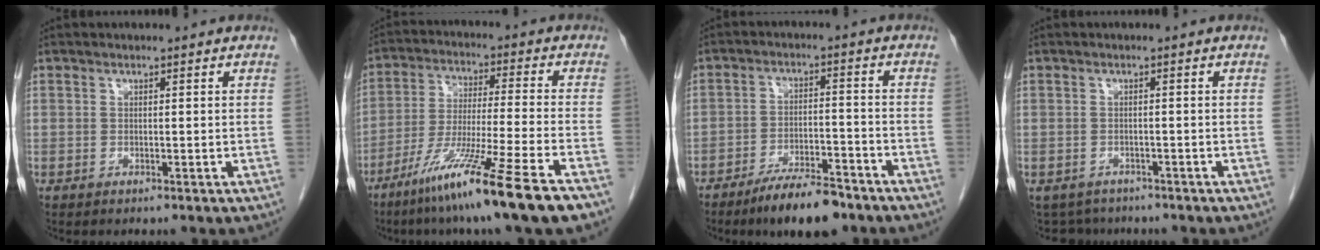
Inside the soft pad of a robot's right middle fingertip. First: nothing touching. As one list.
[{"total": 15.8, "force": [-10.4, -1.6, 11.8], "torque": [-0.226, -0.058, -0.183]}, {"total": 9.1, "force": [-7.0, 2.2, 5.4], "torque": [-0.085, -0.007, -0.118]}, {"total": 4.8, "force": [-4.0, 2.6, 0.1], "torque": [0.002, -0.002, -0.058]}]